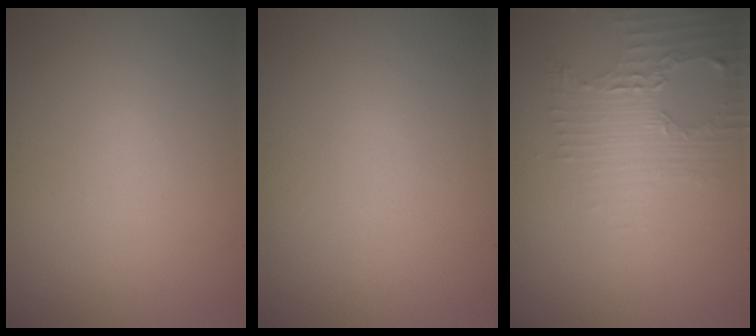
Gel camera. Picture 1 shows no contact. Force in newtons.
{"total": 0.0}
{"total": 3.3, "press": 2.6, "slide": 2.0}